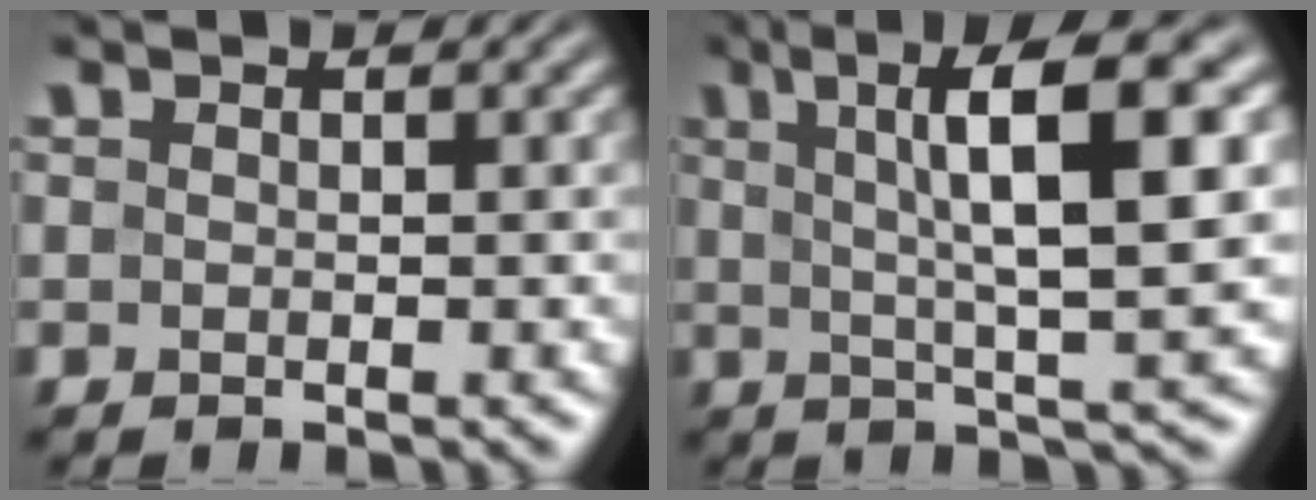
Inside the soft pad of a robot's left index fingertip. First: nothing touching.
{"total": 10.7, "force": [3.2, 2.4, 10.0], "torque": [-0.136, 0.014, 0.046]}